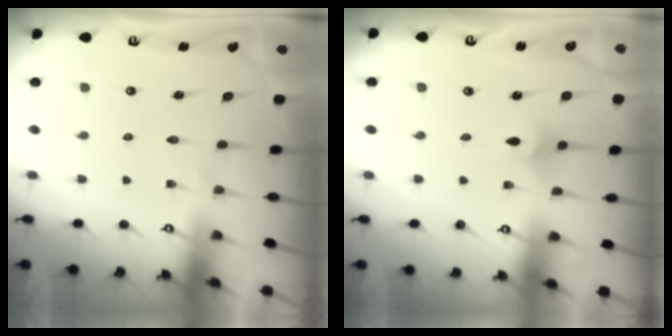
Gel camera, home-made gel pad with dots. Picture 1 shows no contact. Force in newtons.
{"total": 2.9, "press": 2.9, "slide": 0.6}